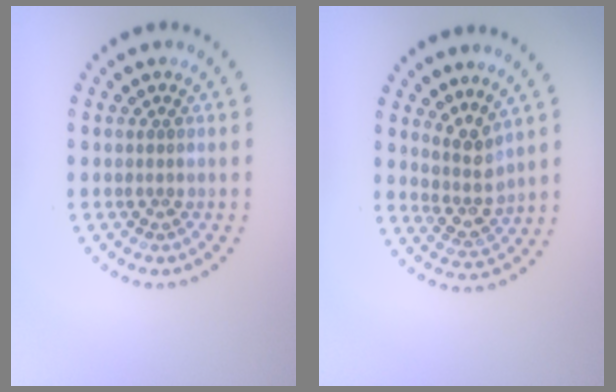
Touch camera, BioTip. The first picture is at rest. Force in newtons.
{"total": 2.6, "press": 2.0, "slide": 1.7}